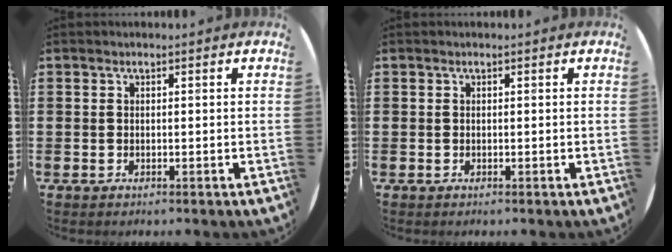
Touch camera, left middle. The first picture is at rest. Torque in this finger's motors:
{"motor_torque": [0.00, 0.00, 0.00, 0.00]}